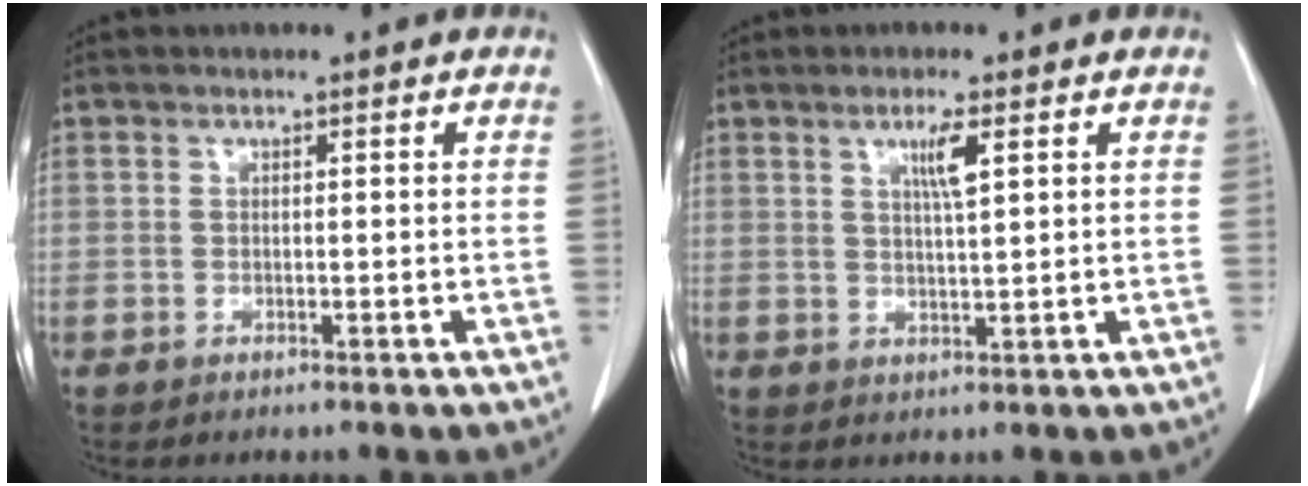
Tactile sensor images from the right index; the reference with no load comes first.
{"total": 3.7, "force": [1.6, 0.0, 3.3], "torque": [-0.059, -0.004, 0.029]}